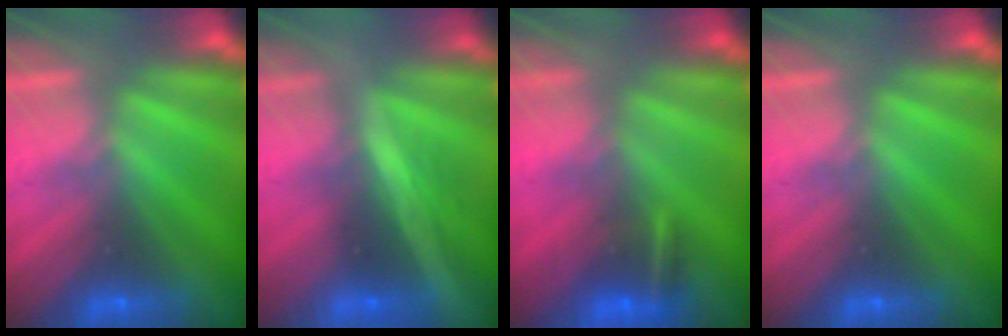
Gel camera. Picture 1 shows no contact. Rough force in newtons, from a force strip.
{"total": 1.7}
{"total": 6.6}
{"total": 0.0}